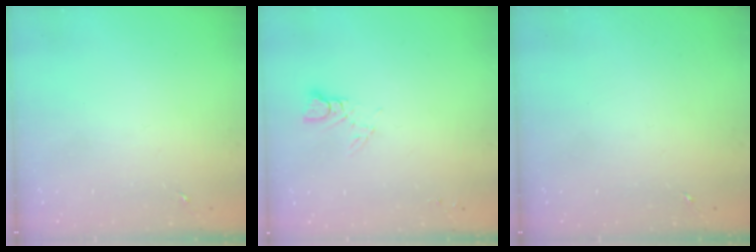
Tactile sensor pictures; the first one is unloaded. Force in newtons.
{"total": 3.0, "press": 3.0, "slide": 0.3}
{"total": 0.0}